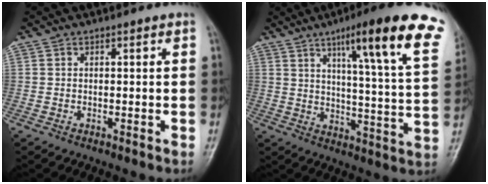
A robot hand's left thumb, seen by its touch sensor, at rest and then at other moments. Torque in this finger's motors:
{"motor_torque": [0.97, 0.38, 1.59, -1.19, 0.25]}